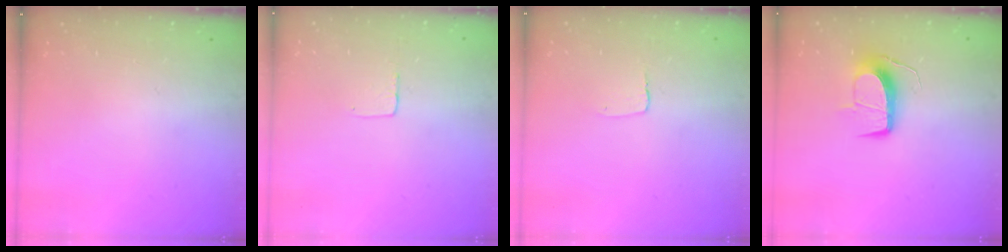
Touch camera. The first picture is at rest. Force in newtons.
{"total": 2.7, "press": 2.7, "slide": 0.1}
{"total": 2.7, "press": 2.7, "slide": 0.2}
{"total": 11.3, "press": 11.3, "slide": 0.7}